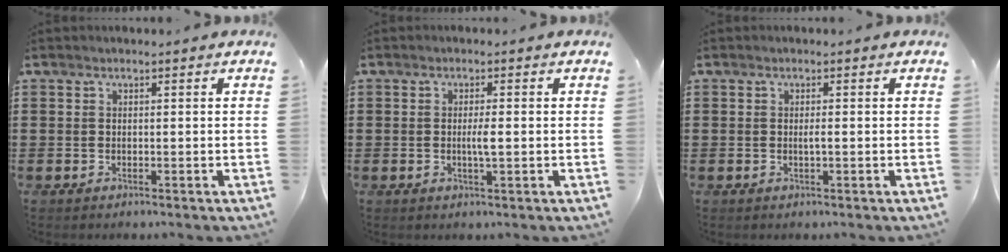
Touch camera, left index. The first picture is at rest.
{"total": 2.3, "force": [-0.2, 0.3, 2.3], "torque": [-0.044, -0.003, -0.005]}
{"total": 1.0, "force": [-0.1, 0.0, 1.0], "torque": [-0.019, -0.004, -0.002]}